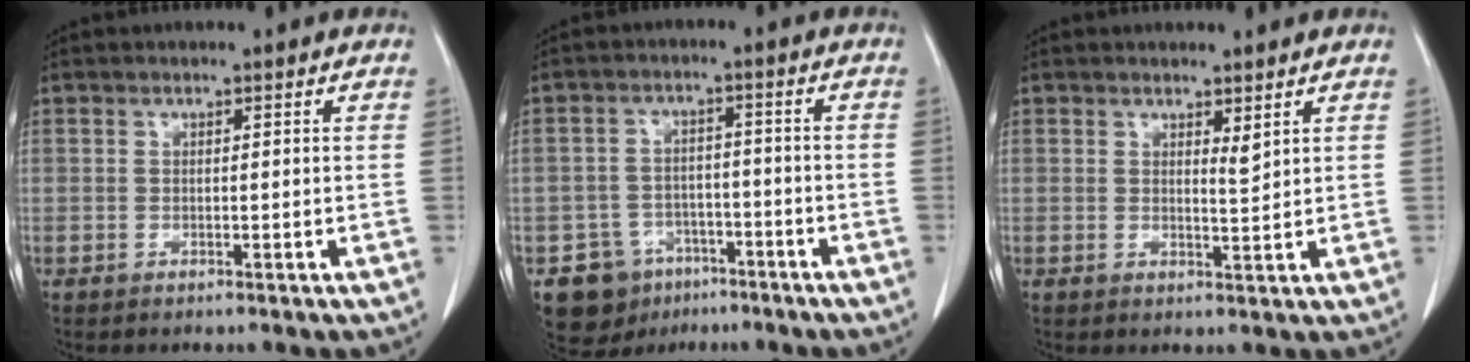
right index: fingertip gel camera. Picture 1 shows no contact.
{"total": 6.6, "force": [-3.9, 5.2, 1.3], "torque": [-0.022, 0.009, -0.053]}
{"total": 1.7, "force": [1.1, 0.2, 1.2], "torque": [-0.024, -0.010, 0.021]}